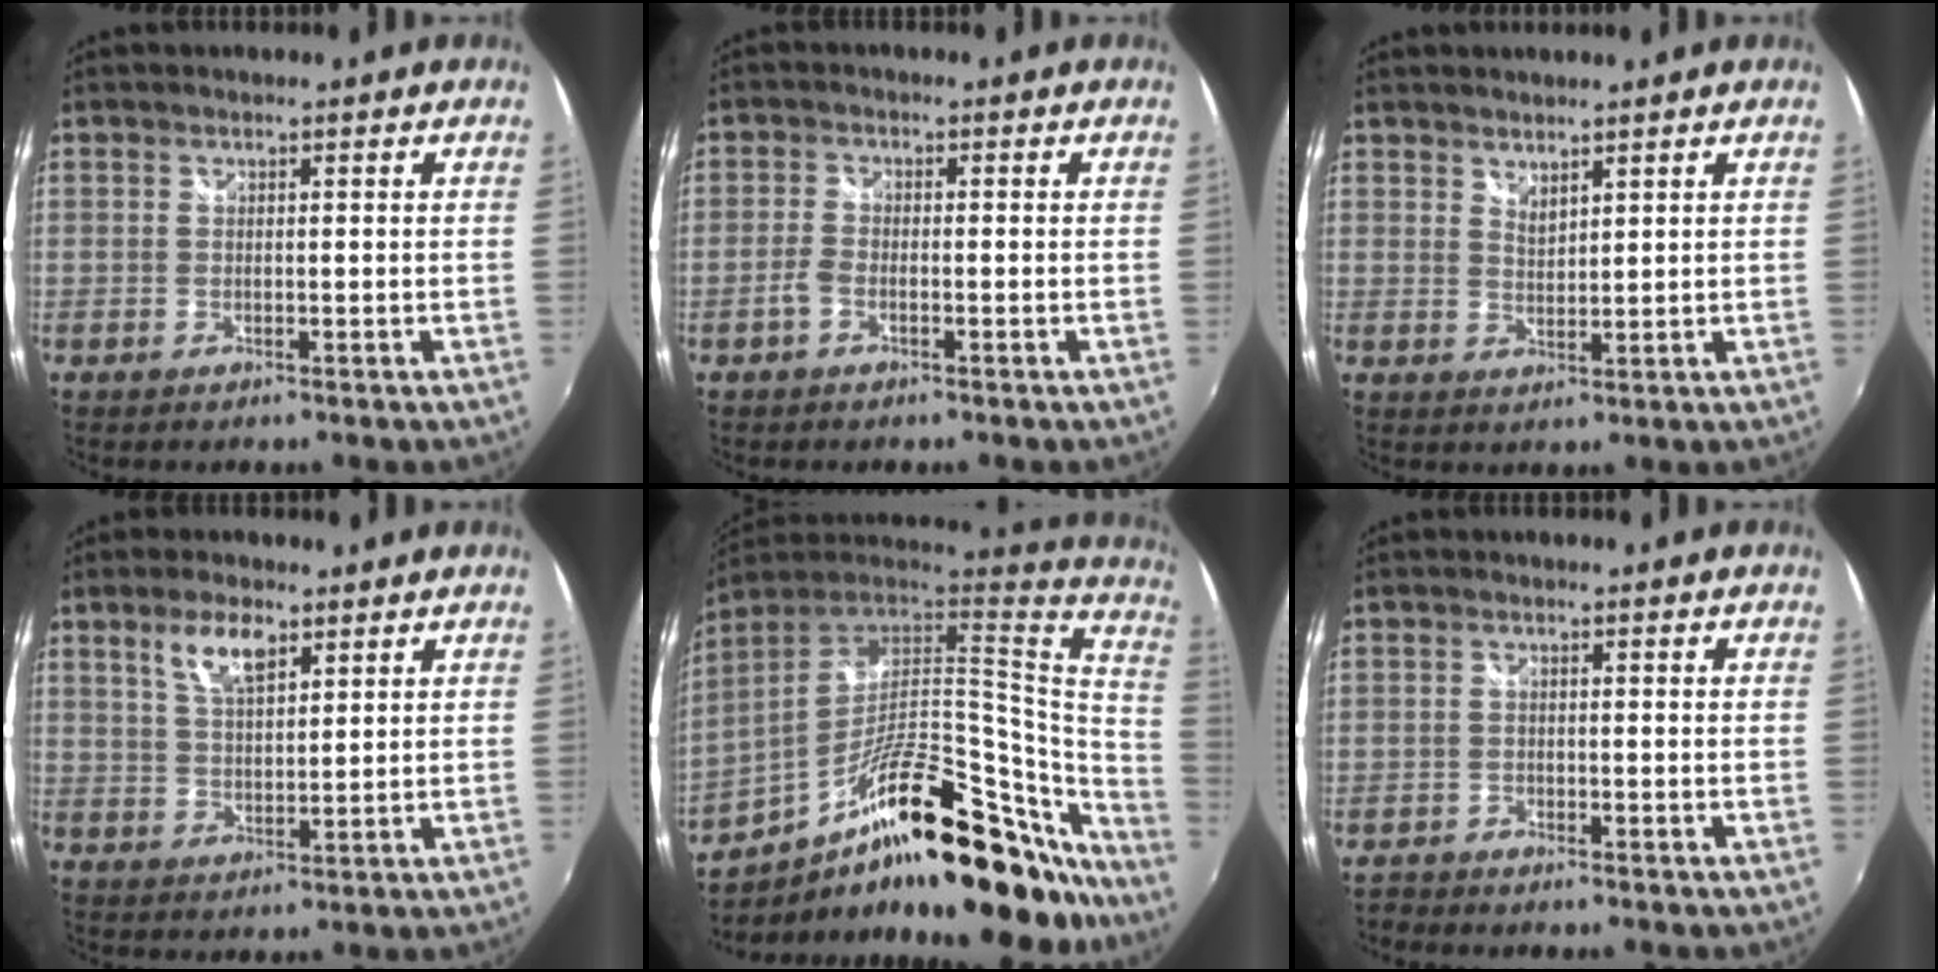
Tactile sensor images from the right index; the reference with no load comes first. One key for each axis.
{"total": 2.5, "fx": -1.4, "fy": 1.1, "fz": 1.8, "tx": -0.051, "ty": 0.004, "tz": -0.032}
{"total": 2.3, "fx": 2.1, "fy": 0.7, "fz": 0.7, "tx": -0.010, "ty": 0.001, "tz": 0.037}
{"total": 6.1, "fx": 3.5, "fy": 2.4, "fz": 4.4, "tx": -0.082, "ty": 0.008, "tz": 0.067}
{"total": 35.6, "fx": -21.1, "fy": 12.6, "fz": 25.7, "tx": -0.383, "ty": 0.000, "tz": -0.319}
{"total": 2.4, "fx": -2.3, "fy": 0.6, "fz": 0.2, "tx": -0.013, "ty": -0.008, "tz": -0.047}